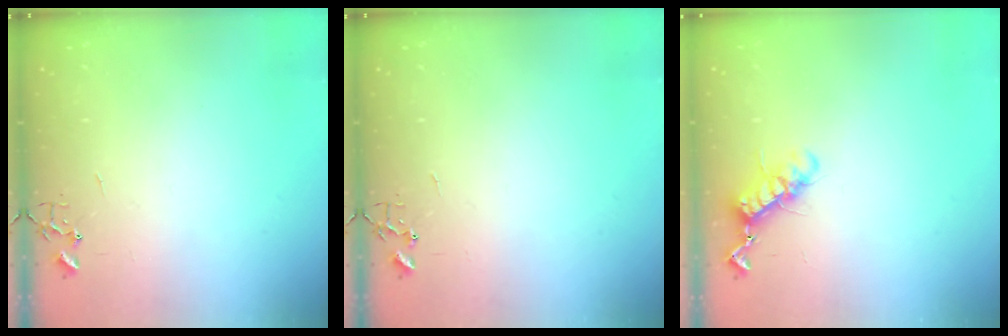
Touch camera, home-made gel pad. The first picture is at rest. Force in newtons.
{"total": 0.0}
{"total": 11.1, "press": 11.1, "slide": 0.3}